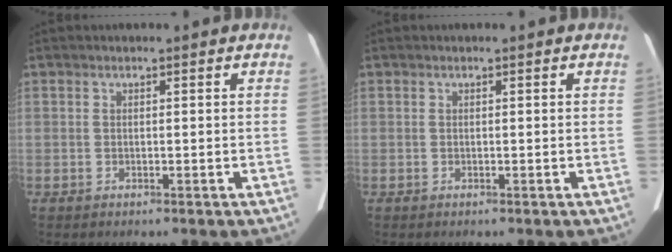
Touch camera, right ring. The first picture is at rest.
{"total": 0.0}